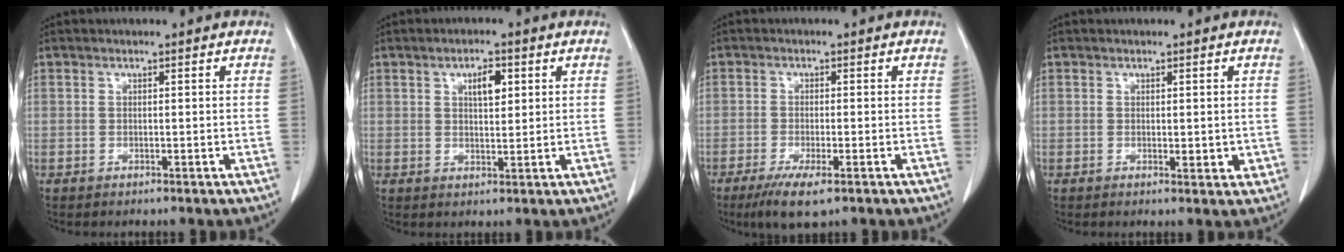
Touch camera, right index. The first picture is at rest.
{"total": 3.8, "force": [1.5, 1.4, 3.2], "torque": [-0.051, 0.000, 0.025]}
{"total": 5.6, "force": [-3.3, 0.9, 4.4], "torque": [-0.081, -0.015, -0.053]}
{"total": 2.2, "force": [-0.1, 1.0, 1.9], "torque": [-0.021, -0.005, 0.003]}